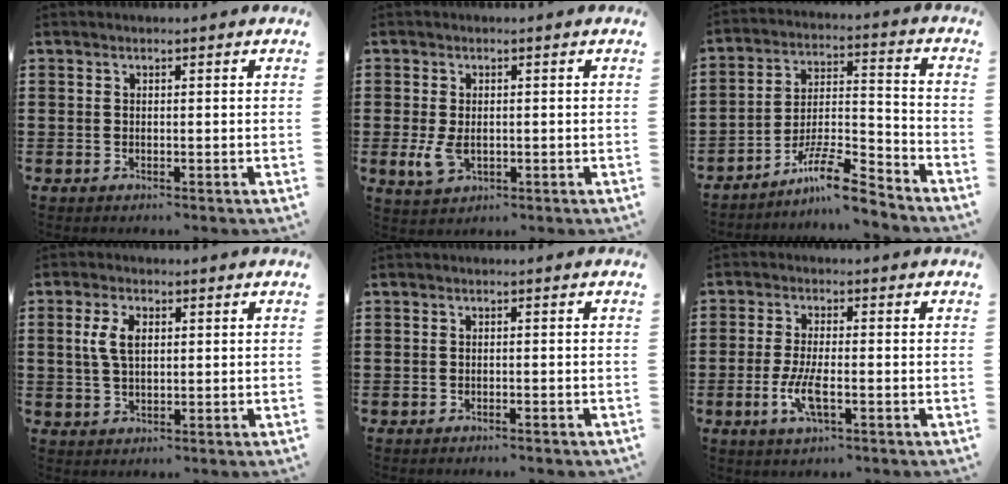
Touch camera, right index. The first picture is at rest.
{"total": 3.5, "force": [-0.4, 2.0, 2.8], "torque": [-0.072, -0.005, -0.010]}
{"total": 10.7, "force": [-8.9, 1.5, 5.7], "torque": [-0.098, 0.023, -0.171]}
{"total": 4.6, "force": [1.0, 2.5, 3.7], "torque": [-0.087, 0.009, 0.013]}
{"total": 0.7, "force": [-0.7, 0.0, 0.2], "torque": [-0.005, -0.003, -0.014]}
{"total": 5.4, "force": [-1.7, 1.6, 4.9], "torque": [-0.107, -0.009, -0.035]}